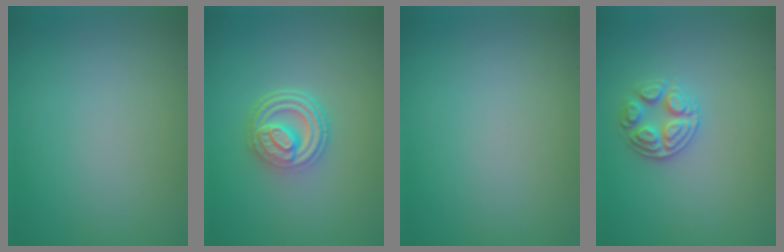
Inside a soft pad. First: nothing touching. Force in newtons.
{"total": 4.8, "press": 3.6, "slide": 3.2}
{"total": 0.0}
{"total": 2.6, "press": 2.6, "slide": 0.5}